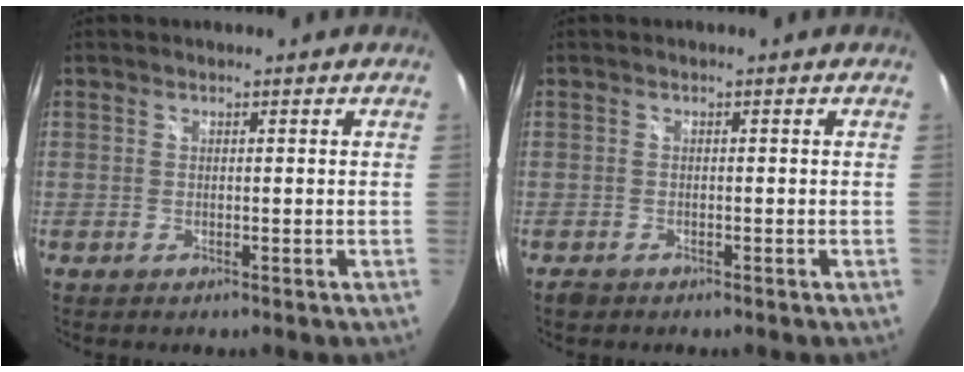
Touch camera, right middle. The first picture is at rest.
{"total": 1.5, "force": [-1.1, 0.8, 0.5], "torque": [-0.013, -0.004, -0.020]}